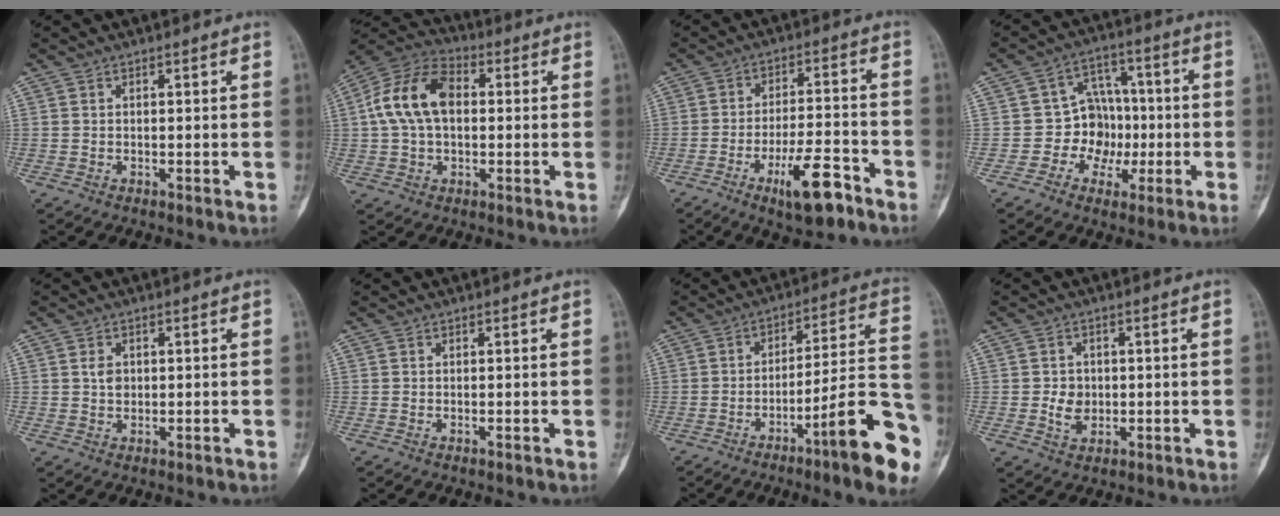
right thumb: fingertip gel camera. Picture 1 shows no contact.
{"total": 13.4, "force": [1.4, 8.5, 10.2], "torque": [-0.193, 0.033, 0.017]}
{"total": 10.8, "force": [-6.2, 3.3, 8.1], "torque": [-0.131, 0.033, -0.098]}
{"total": 9.1, "force": [-1.5, 8.1, 4.0], "torque": [-0.007, 0.032, -0.032]}
{"total": 2.1, "force": [0.2, 1.6, 1.4], "torque": [-0.018, 0.002, 0.004]}
{"total": 0.0}
{"total": 17.4, "force": [-8.3, 2.2, 15.2], "torque": [-0.198, 0.056, -0.121]}
{"total": 4.0, "force": [-0.4, 3.3, 2.3], "torque": [-0.028, 0.002, -0.004]}